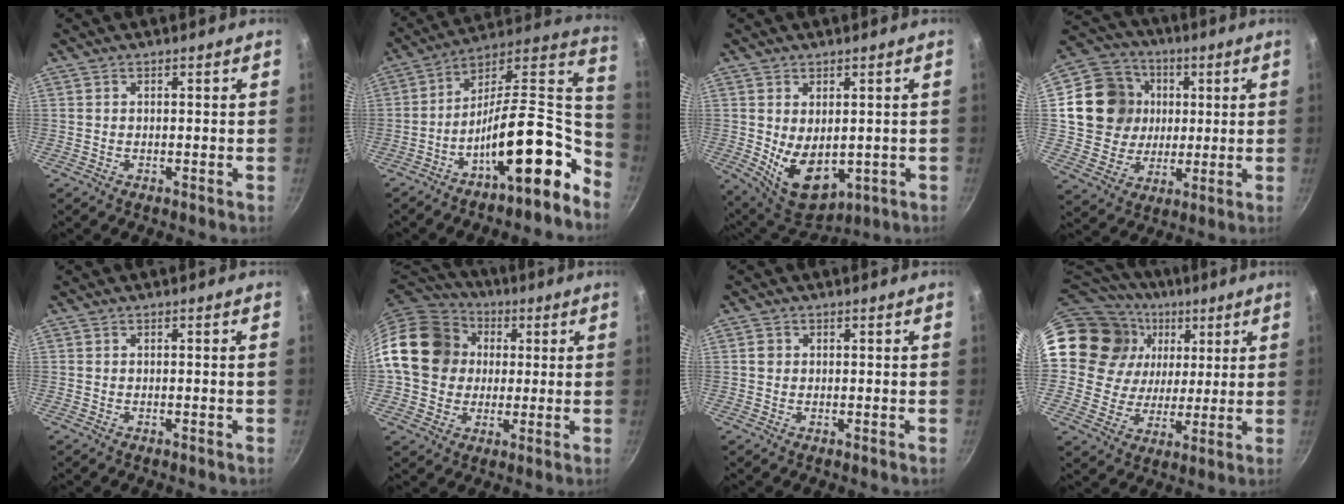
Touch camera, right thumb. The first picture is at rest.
{"total": 18.5, "force": [-9.3, 6.6, 14.6], "torque": [-0.181, 0.084, -0.171]}
{"total": 10.7, "force": [-0.6, 6.9, 8.1], "torque": [-0.110, -0.021, 0.017]}
{"total": 16.4, "force": [2.7, 14.8, 6.6], "torque": [-0.100, 0.011, 0.048]}
{"total": 0.6, "force": [-0.2, 0.0, 0.5], "torque": [-0.018, 0.005, -0.001]}
{"total": 17.7, "force": [2.1, 15.1, 8.9], "torque": [-0.138, 0.029, 0.029]}
{"total": 1.5, "force": [0.1, 1.4, 0.5], "torque": [-0.005, 0.006, 0.001]}
{"total": 21.0, "force": [6.7, 17.8, 8.8], "torque": [-0.150, 0.010, 0.120]}